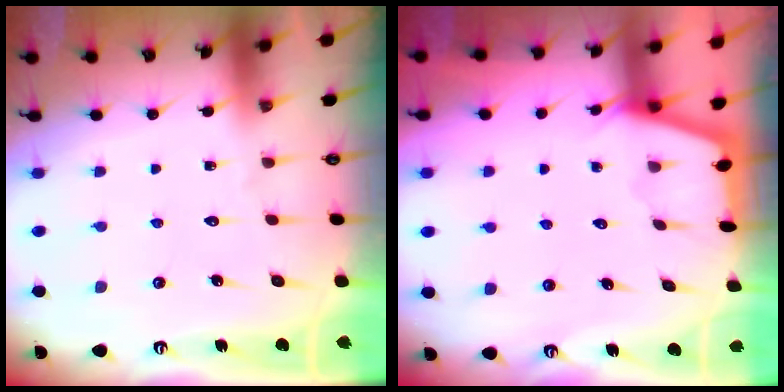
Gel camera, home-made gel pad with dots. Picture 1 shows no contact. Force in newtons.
{"total": 1.8, "press": 1.8, "slide": 0.2}